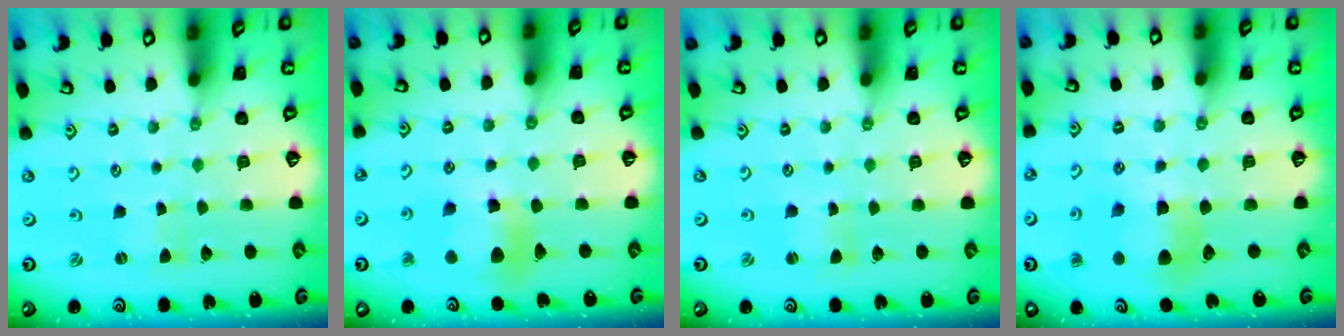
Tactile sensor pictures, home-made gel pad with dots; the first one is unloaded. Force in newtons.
{"total": 8.9, "press": 8.9, "slide": 1.1}
{"total": 0.6, "press": 0.5, "slide": 0.2}
{"total": 7.5, "press": 7.4, "slide": 0.9}